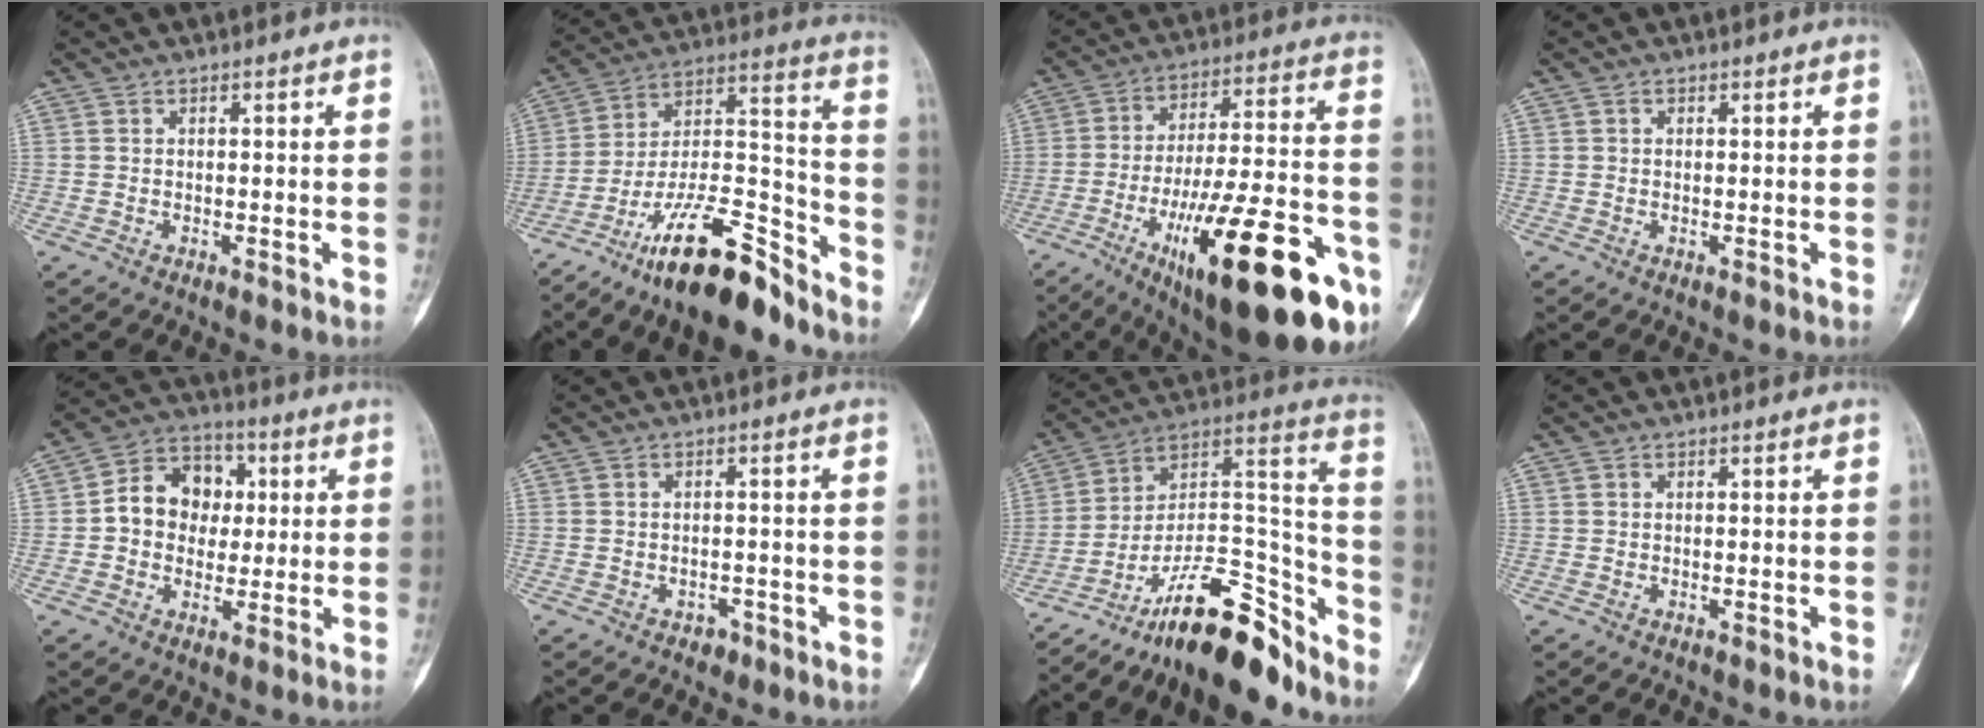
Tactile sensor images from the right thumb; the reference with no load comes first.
{"total": 20.2, "force": [-14.8, 5.9, 12.4], "torque": [-0.205, 0.102, -0.255]}
{"total": 30.0, "force": [-13.5, 8.8, 25.4], "torque": [-0.347, 0.054, -0.196]}
{"total": 0.0}
{"total": 11.4, "force": [0.9, 9.5, 6.3], "torque": [-0.060, 0.021, 0.006]}
{"total": 1.9, "force": [-1.2, 1.2, 0.6], "torque": [-0.001, 0.007, -0.014]}
{"total": 21.5, "force": [-16.8, 6.8, 11.6], "torque": [-0.147, 0.136, -0.282]}
{"total": 0.0}